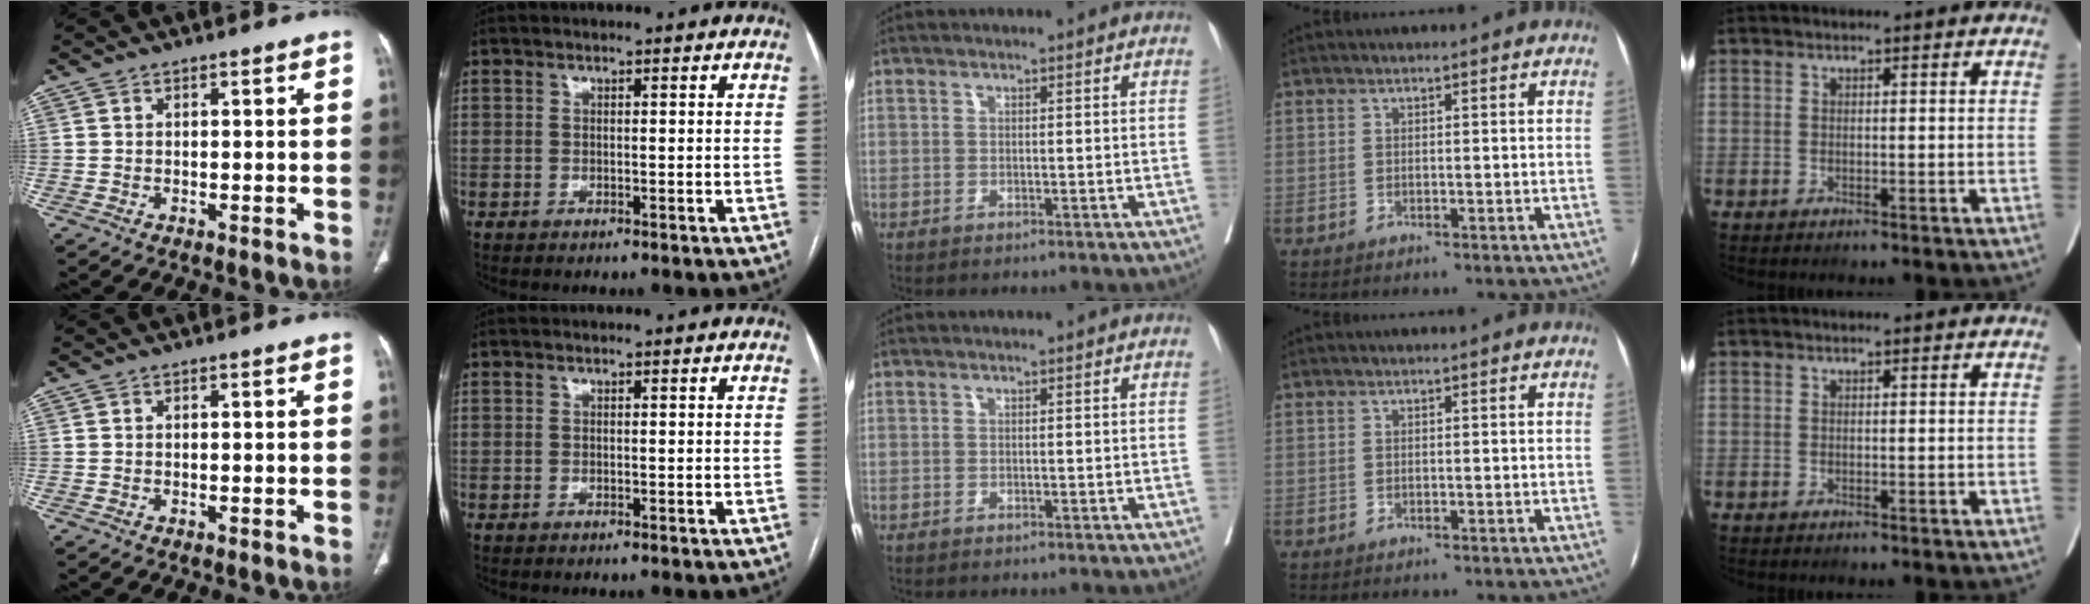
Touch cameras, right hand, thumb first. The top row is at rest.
{}